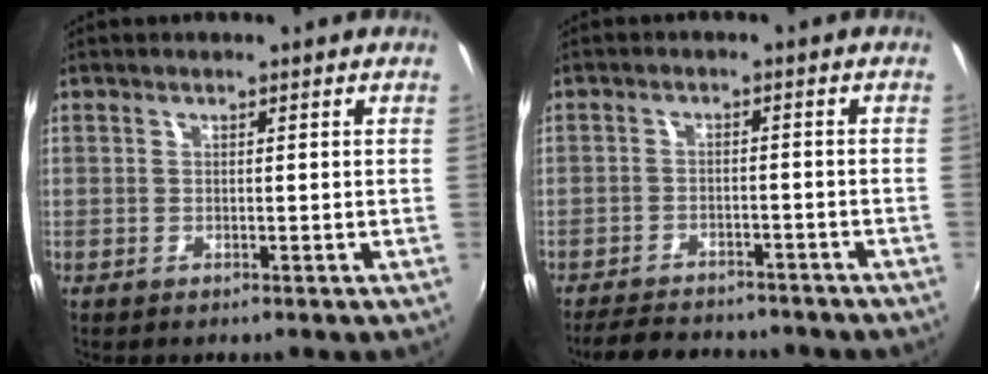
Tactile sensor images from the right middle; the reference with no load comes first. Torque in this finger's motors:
{"motor_torque": [0.90, -1.12, 0.09, 0.04]}